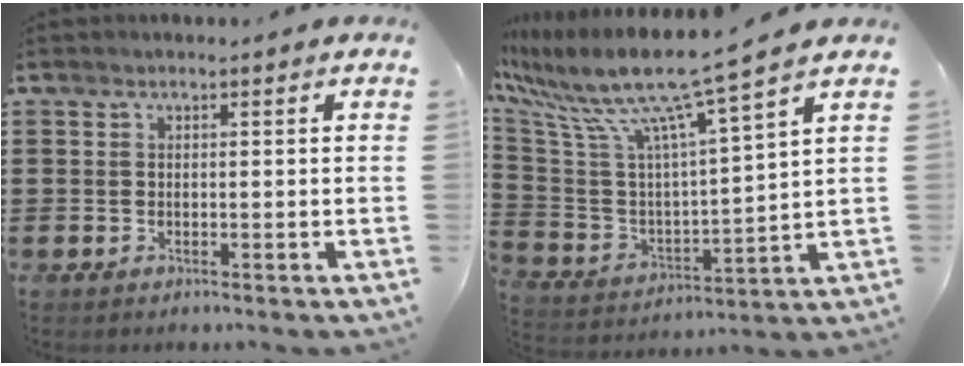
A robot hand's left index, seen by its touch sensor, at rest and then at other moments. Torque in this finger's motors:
{"motor_torque": [2.14, 0.00, 0.96, 0.21]}